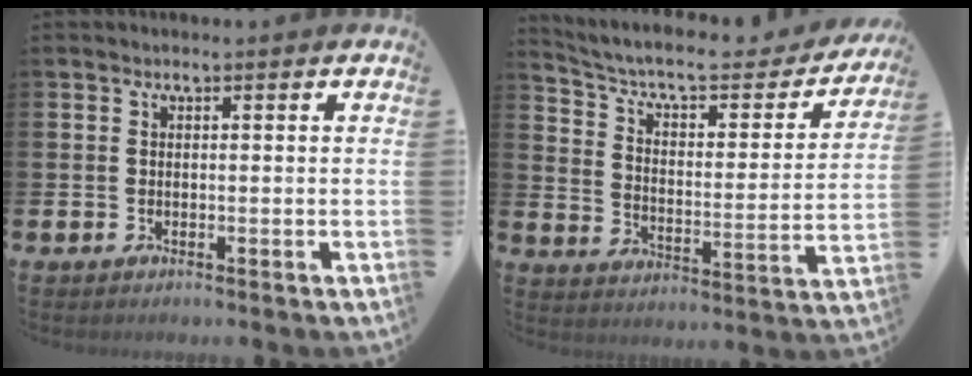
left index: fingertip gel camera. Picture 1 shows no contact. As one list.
[{"total": 7.7, "force": [6.5, 2.4, 3.4], "torque": [-0.093, -0.046, 0.106]}]